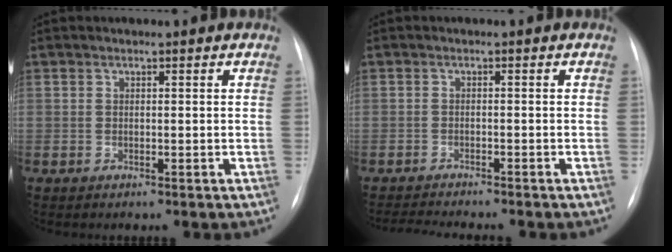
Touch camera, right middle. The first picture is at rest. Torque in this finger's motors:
{"motor_torque": [0.00, 0.00, 0.00, 0.00]}